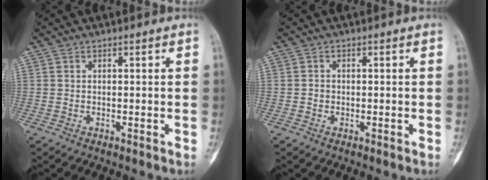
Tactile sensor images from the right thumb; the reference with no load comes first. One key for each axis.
{"total": 1.0, "fx": -0.1, "fy": 0.9, "fz": 0.4, "tx": -0.003, "ty": 0.003, "tz": -0.002}